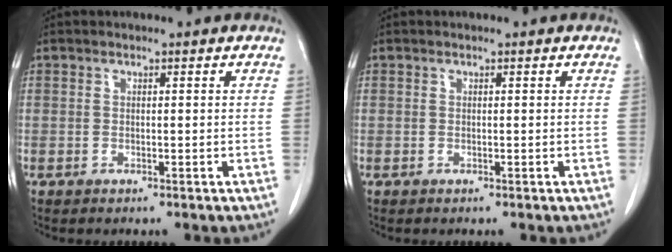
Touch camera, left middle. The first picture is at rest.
{"total": 0.0}